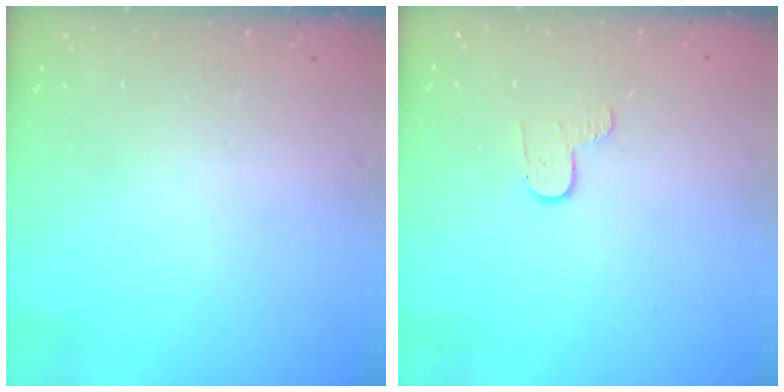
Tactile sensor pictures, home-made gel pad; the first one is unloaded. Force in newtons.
{"total": 4.4, "press": 4.4, "slide": 0.4}